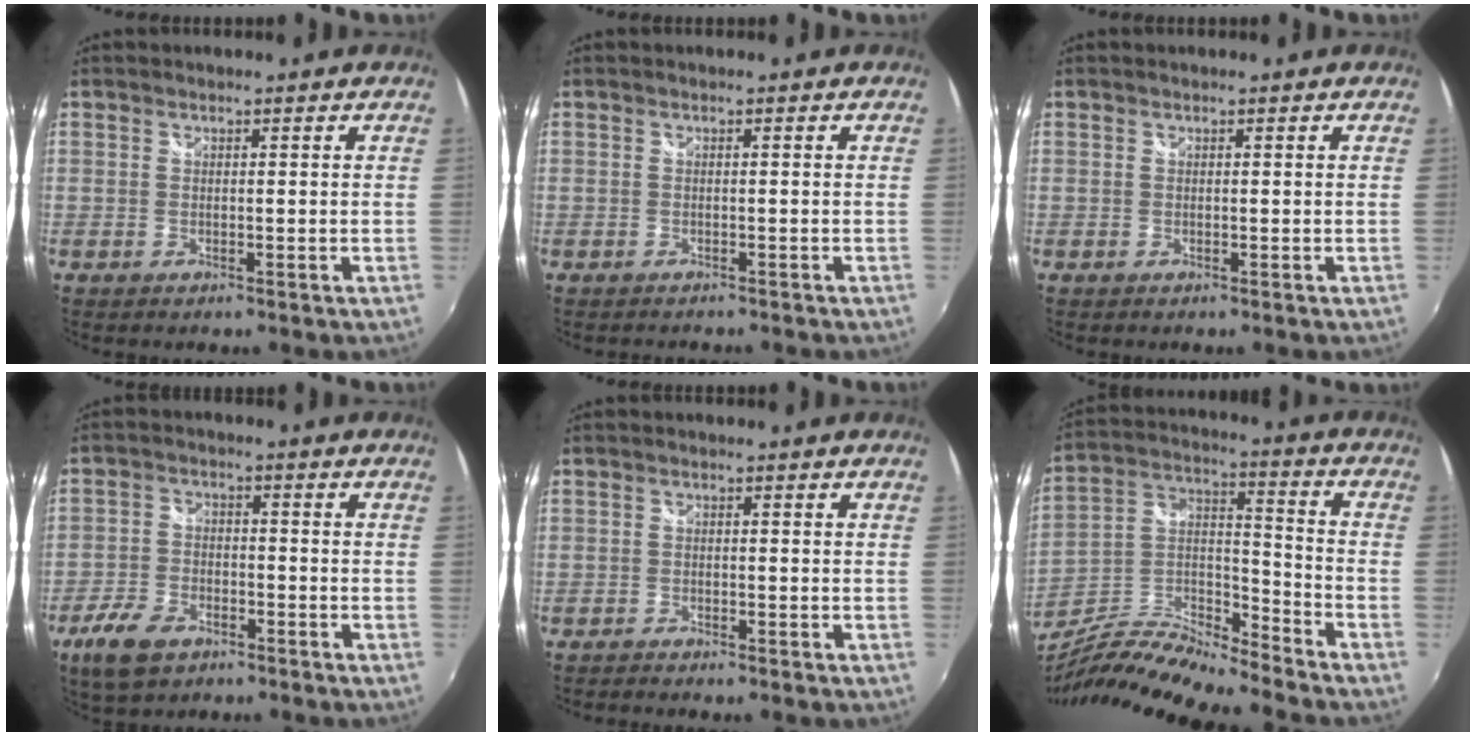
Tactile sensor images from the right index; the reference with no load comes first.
{"total": 1.8, "force": [-1.8, 0.4, 0.4], "torque": [-0.012, -0.013, -0.022]}
{"total": 0.0}
{"total": 8.5, "force": [-5.5, 4.7, 4.3], "torque": [-0.116, -0.004, -0.106]}
{"total": 1.9, "force": [-1.8, 0.2, 0.2], "torque": [-0.020, -0.008, -0.033]}
{"total": 14.5, "force": [-12.4, 1.6, 7.4], "torque": [-0.156, -0.001, -0.240]}